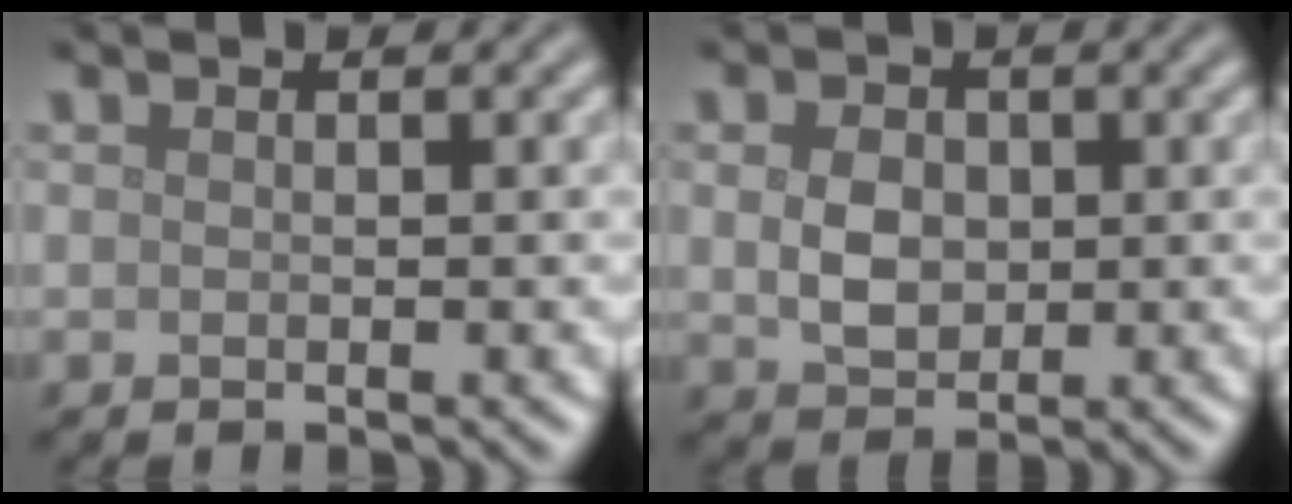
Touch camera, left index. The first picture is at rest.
{"total": 3.1, "force": [0.2, 2.3, 2.0], "torque": [-0.042, -0.001, 0.003]}